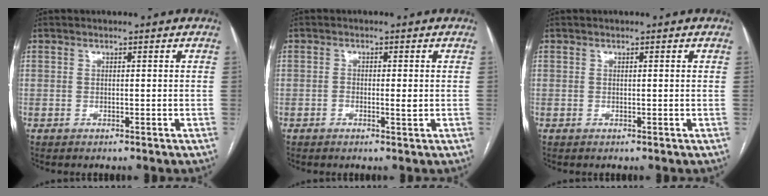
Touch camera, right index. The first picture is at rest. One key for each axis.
{"total": 1.8, "fx": -0.2, "fy": 0.6, "fz": 1.7, "tx": -0.025, "ty": 0.002, "tz": -0.001}
{"total": 0.0}